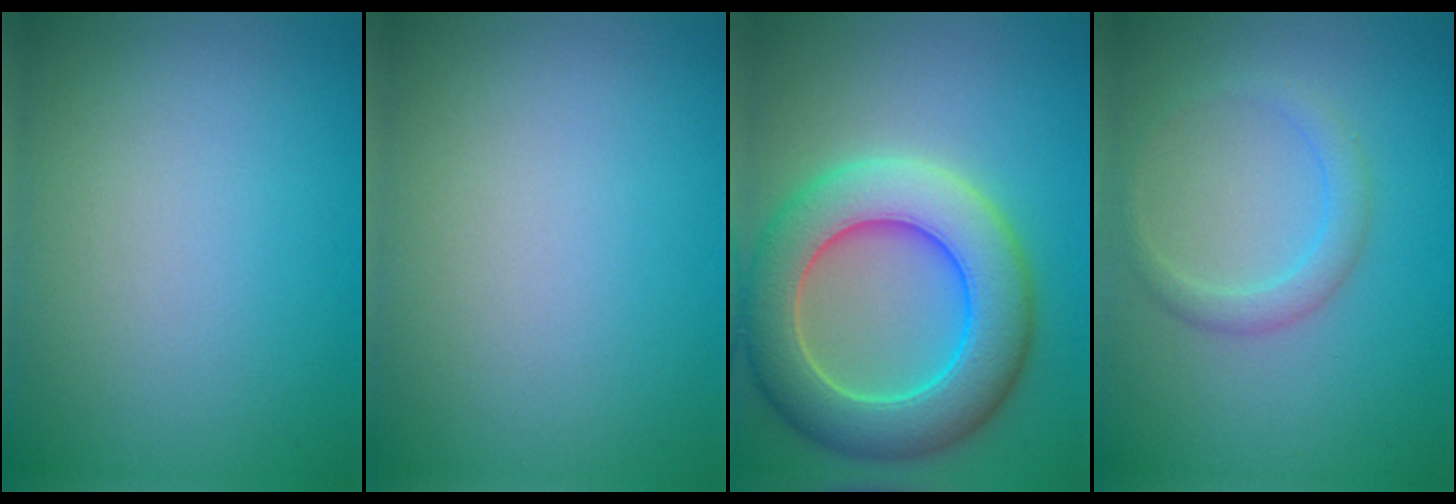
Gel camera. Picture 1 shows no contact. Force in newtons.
{"total": 0.0}
{"total": 9.2, "press": 9.2, "slide": 0.6}
{"total": 2.1, "press": 2.1, "slide": 0.0}